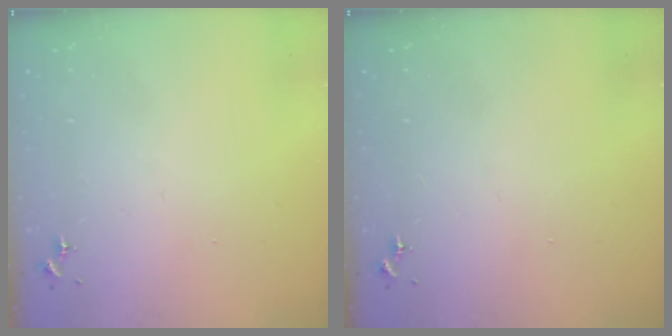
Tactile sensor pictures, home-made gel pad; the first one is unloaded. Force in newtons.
{"total": 0.0}